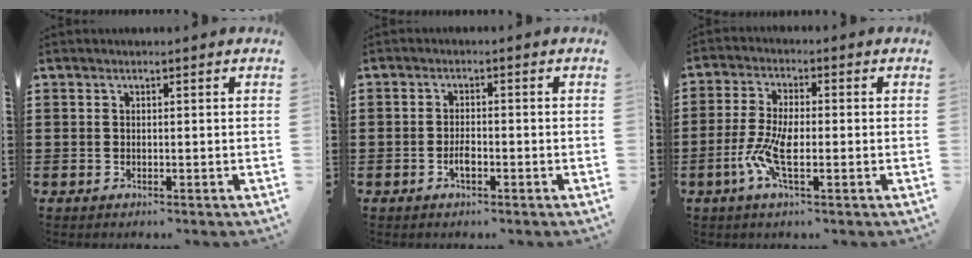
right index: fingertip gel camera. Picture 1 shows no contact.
{"total": 2.2, "force": [-1.1, 0.8, 1.8], "torque": [-0.034, 0.001, -0.019]}
{"total": 6.8, "force": [-1.9, 2.4, 6.1], "torque": [-0.143, -0.011, -0.042]}